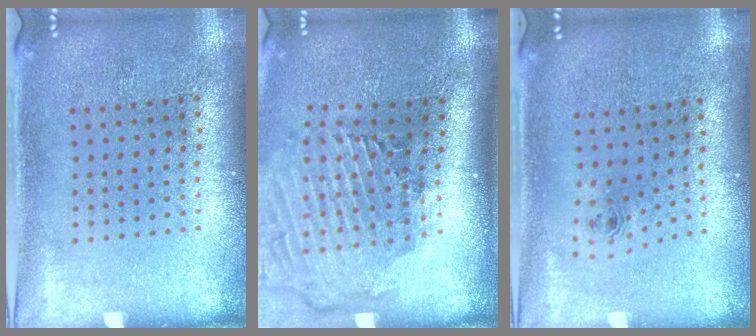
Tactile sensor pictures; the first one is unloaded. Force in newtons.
{"total": 3.0, "press": 2.1, "slide": 2.1}
{"total": 0.7, "press": 0.3, "slide": 0.7}